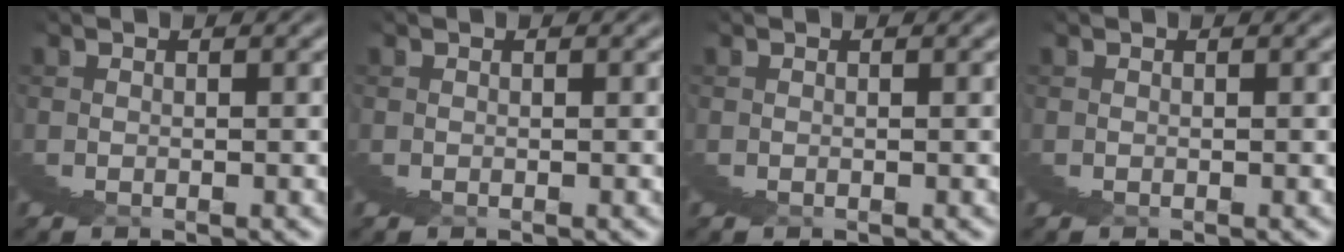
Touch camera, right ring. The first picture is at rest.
{"total": 0.0}
{"total": 0.0}
{"total": 0.0}